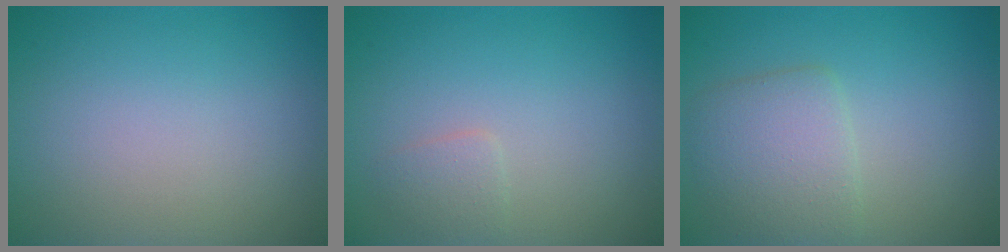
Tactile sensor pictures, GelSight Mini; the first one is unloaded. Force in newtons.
{"total": 1.2, "press": 1.2, "slide": 0.0}
{"total": 3.8, "press": 3.7, "slide": 0.3}